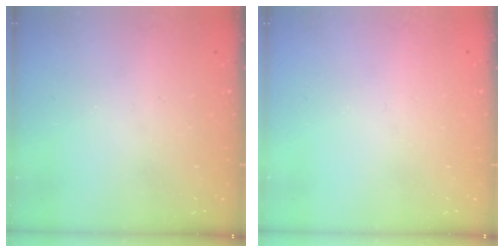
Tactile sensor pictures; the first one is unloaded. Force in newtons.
{"total": 0.0}